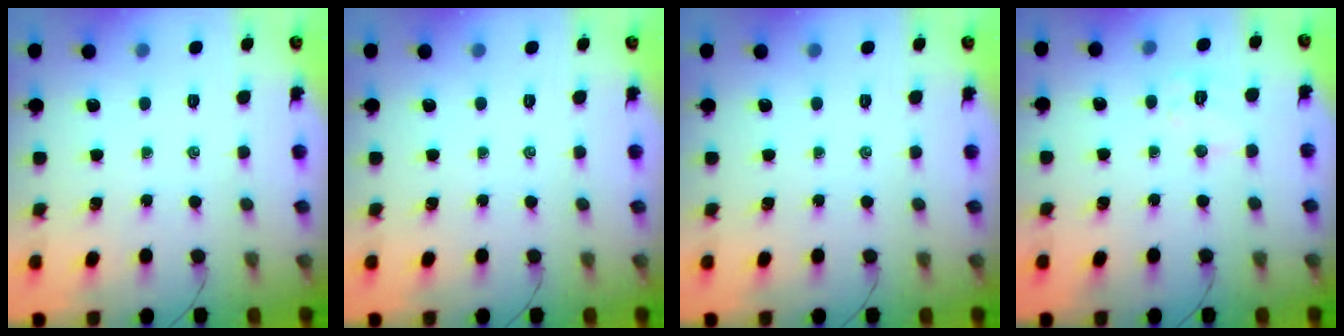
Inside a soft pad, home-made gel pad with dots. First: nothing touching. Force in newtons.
{"total": 0.0}
{"total": 0.0}
{"total": 6.6, "press": 6.5, "slide": 0.7}